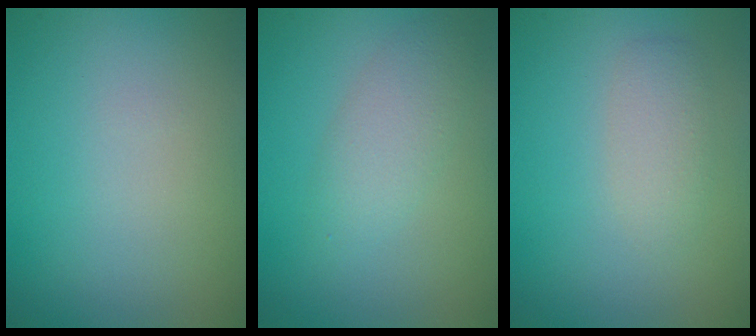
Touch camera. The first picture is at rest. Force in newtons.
{"total": 2.8, "press": 2.8, "slide": 0.1}
{"total": 1.8, "press": 1.8, "slide": 0.1}